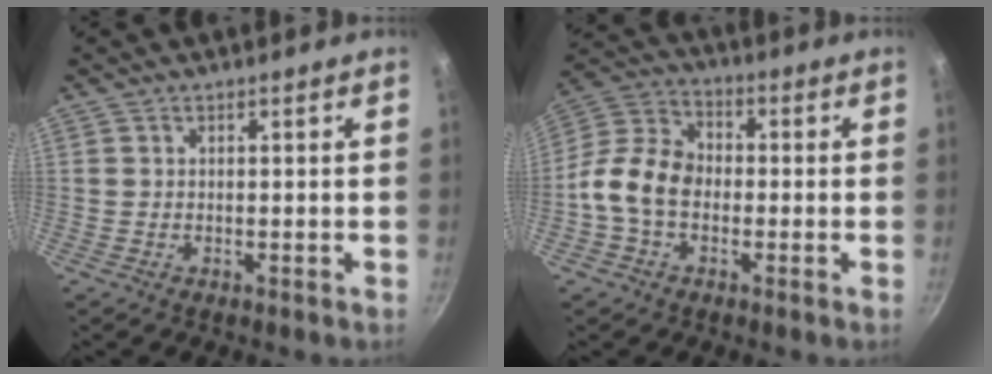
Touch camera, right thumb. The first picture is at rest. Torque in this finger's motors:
{"motor_torque": [1.83, 1.62, 0.89, -1.11, 0.44]}